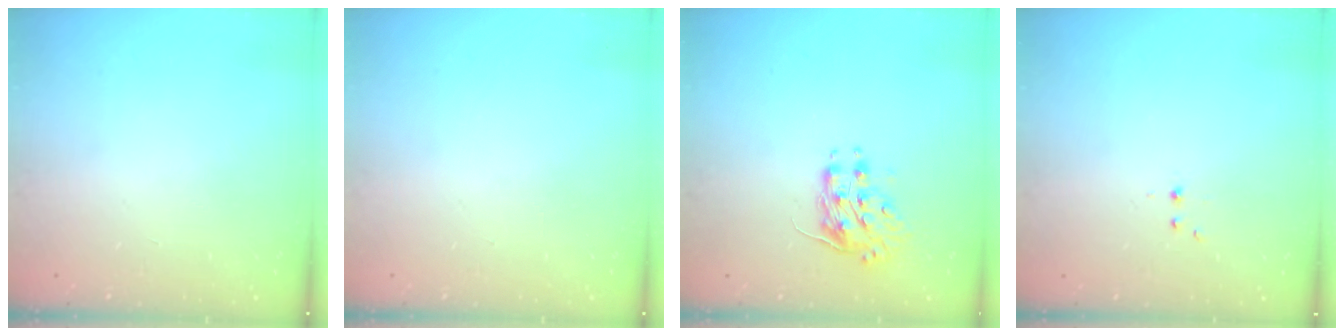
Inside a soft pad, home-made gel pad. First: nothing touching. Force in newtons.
{"total": 0.0}
{"total": 8.2, "press": 8.1, "slide": 0.3}
{"total": 2.2, "press": 1.9, "slide": 1.2}